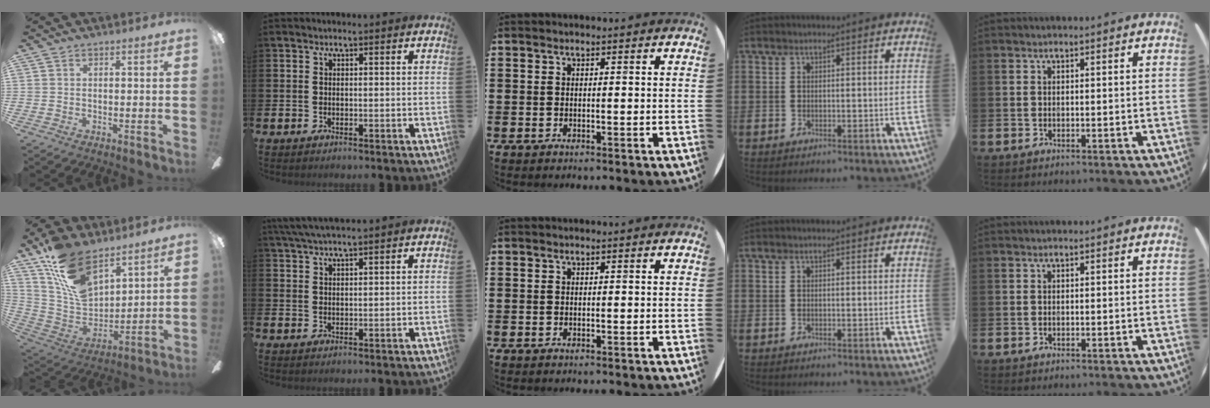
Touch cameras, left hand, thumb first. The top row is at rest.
{"thumb": {"total": 17.9, "force": [11.8, 8.6, 10.3], "torque": [-0.204, -0.064, 0.221]}, "index": {"total": 3.5, "force": [3.1, 0.0, 1.5], "torque": [-0.041, -0.002, 0.060]}}